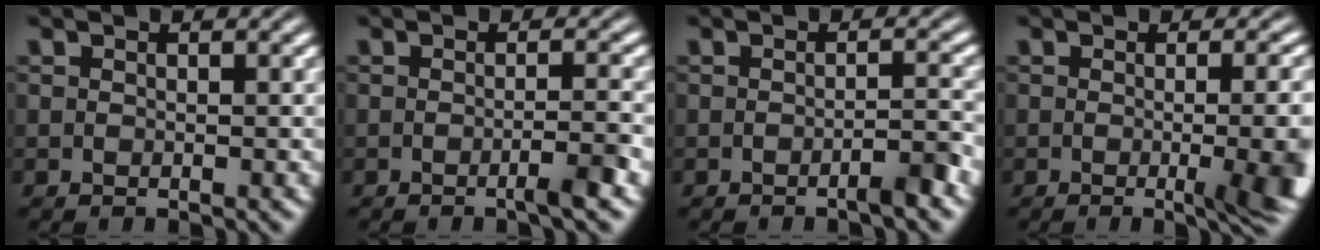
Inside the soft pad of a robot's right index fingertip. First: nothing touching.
{"total": 2.1, "force": [-1.2, -0.2, 1.7], "torque": [-0.024, 0.002, -0.023]}
{"total": 1.9, "force": [-1.3, 0.1, 1.3], "torque": [-0.018, 0.003, -0.025]}
{"total": 5.6, "force": [-1.4, 1.0, 5.3], "torque": [-0.055, -0.006, -0.024]}